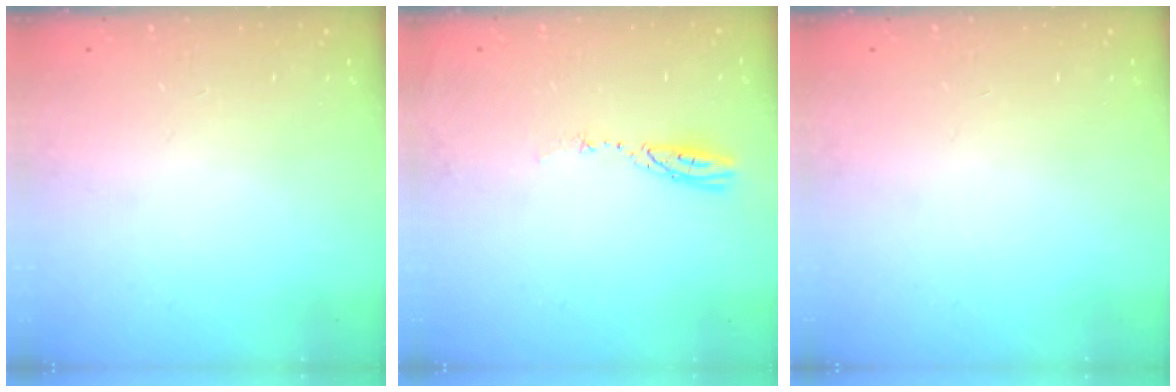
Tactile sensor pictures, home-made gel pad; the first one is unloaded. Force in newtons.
{"total": 3.5, "press": 3.5, "slide": 0.3}
{"total": 0.0}